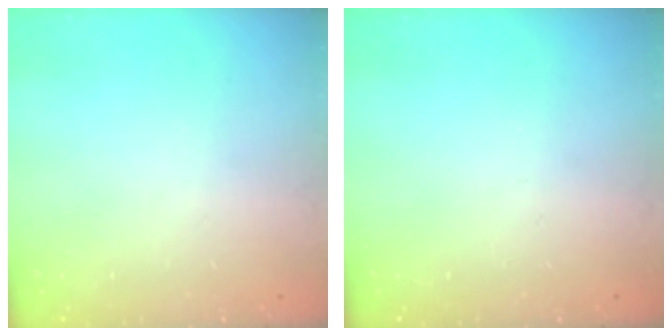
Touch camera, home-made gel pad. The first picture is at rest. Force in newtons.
{"total": 0.0}